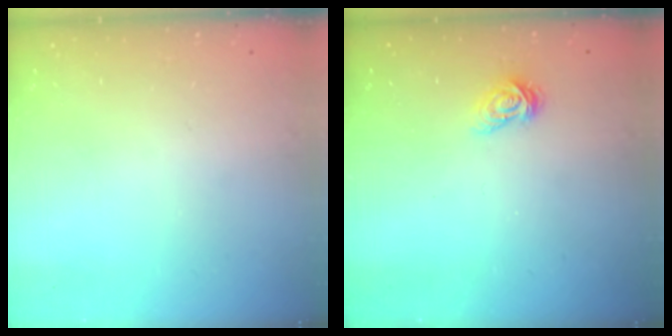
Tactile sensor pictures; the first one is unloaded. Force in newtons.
{"total": 4.9, "press": 4.8, "slide": 0.4}